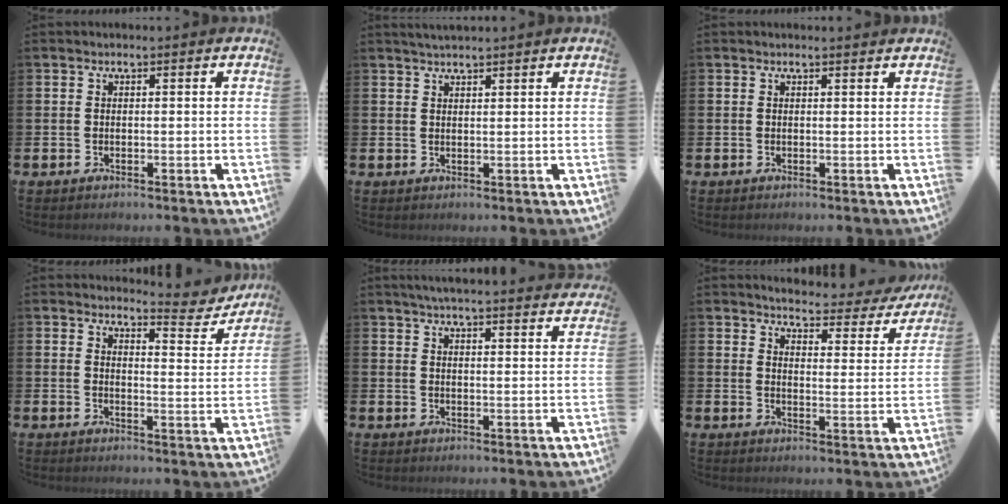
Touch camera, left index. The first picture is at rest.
{"total": 2.1, "force": [2.1, 0.2, 0.5], "torque": [-0.008, -0.005, 0.037]}
{"total": 0.6, "force": [0.6, 0.0, 0.2], "torque": [0.009, -0.005, 0.008]}
{"total": 4.4, "force": [4.3, 0.8, 0.8], "torque": [-0.001, -0.040, 0.066]}
{"total": 4.8, "force": [4.7, -0.1, 1.0], "torque": [-0.030, -0.025, 0.084]}
{"total": 3.9, "force": [3.8, 0.8, 0.6], "torque": [-0.029, -0.034, 0.059]}